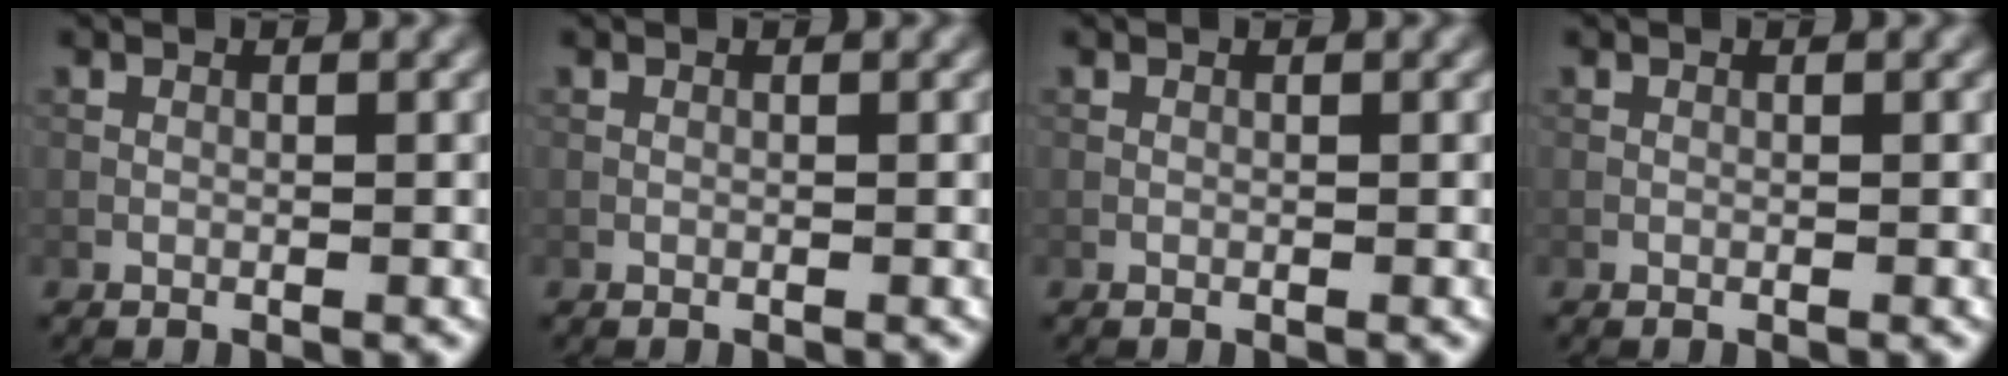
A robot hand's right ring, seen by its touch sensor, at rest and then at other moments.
{"total": 0.0}
{"total": 0.0}
{"total": 0.0}